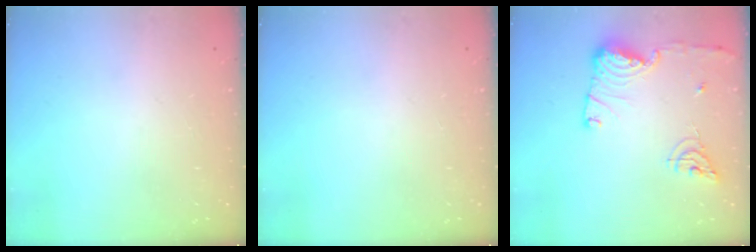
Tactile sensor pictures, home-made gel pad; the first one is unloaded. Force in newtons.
{"total": 0.0}
{"total": 13.7, "press": 13.6, "slide": 1.5}